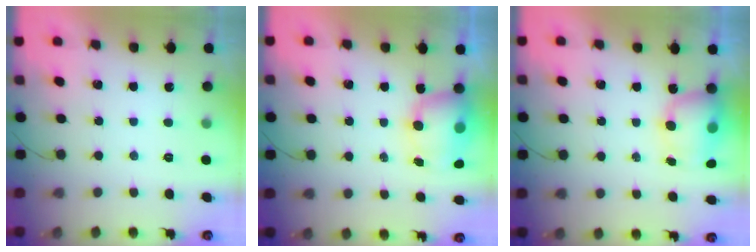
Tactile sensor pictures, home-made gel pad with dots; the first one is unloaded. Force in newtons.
{"total": 8.0, "press": 7.7, "slide": 2.2}
{"total": 7.9, "press": 7.9, "slide": 0.9}